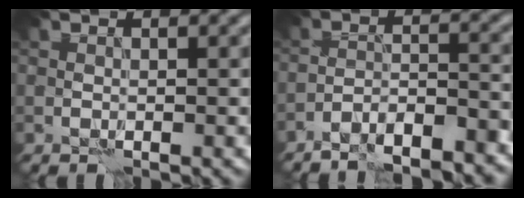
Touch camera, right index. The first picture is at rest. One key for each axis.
{"total": 6.6, "fx": -5.9, "fy": 1.1, "fz": 2.8, "tx": -0.041, "ty": 0.008, "tz": -0.096}